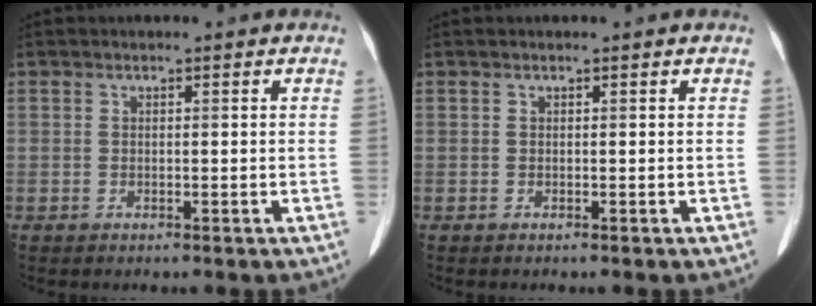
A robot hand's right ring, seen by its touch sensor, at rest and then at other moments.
{"total": 0.0}